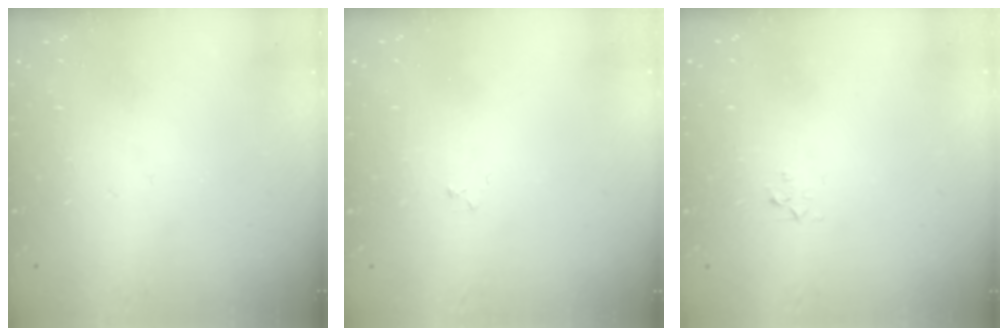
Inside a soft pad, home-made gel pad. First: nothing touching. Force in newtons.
{"total": 2.2, "press": 2.1, "slide": 0.3}
{"total": 2.3, "press": 2.3, "slide": 0.2}